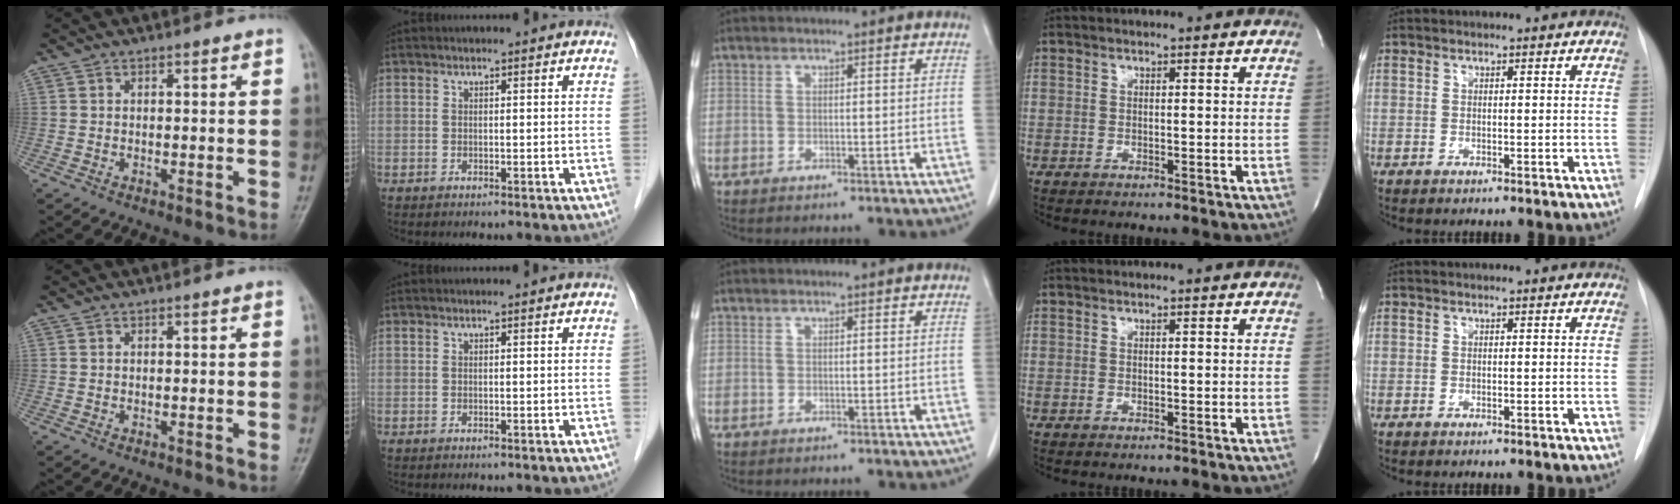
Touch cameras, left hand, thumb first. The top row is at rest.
{}